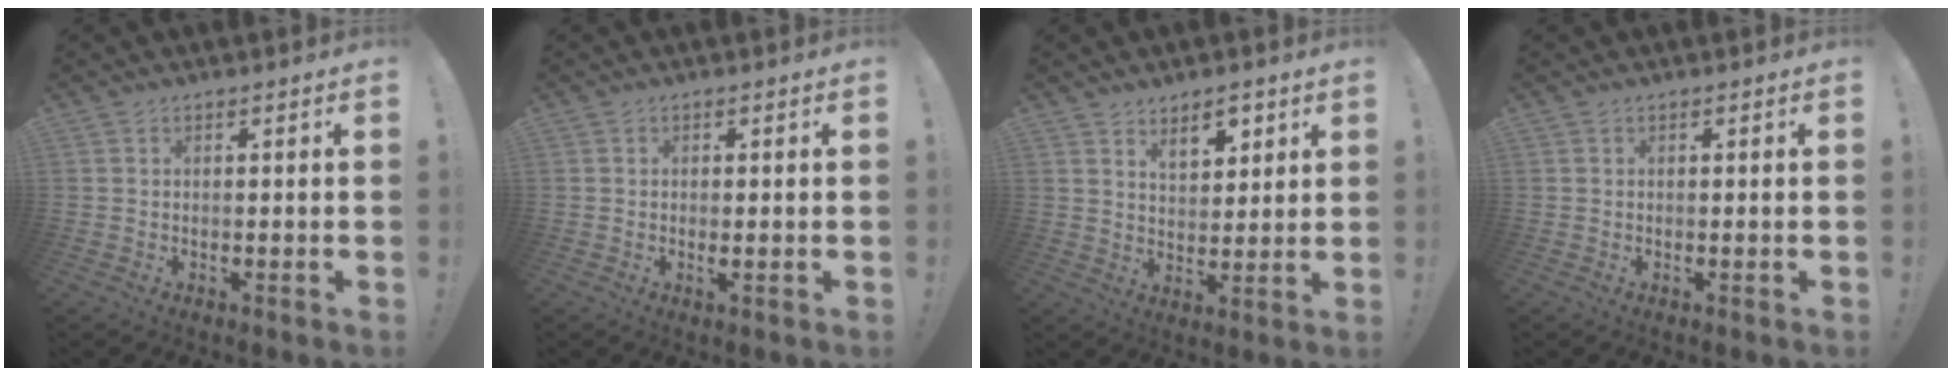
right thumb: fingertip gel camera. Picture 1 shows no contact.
{"total": 1.2, "force": [-0.1, 0.3, 1.1], "torque": [-0.028, 0.002, 0.000]}
{"total": 7.4, "force": [5.2, 3.6, 3.9], "torque": [-0.043, -0.032, 0.091]}
{"total": 0.0}